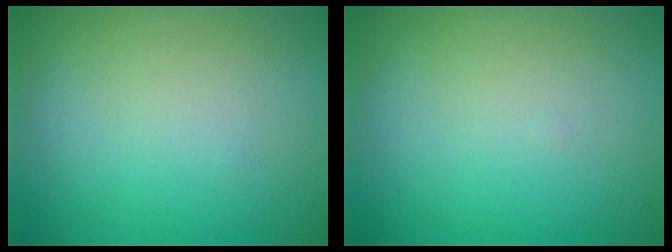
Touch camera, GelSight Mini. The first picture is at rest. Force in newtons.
{"total": 0.0}